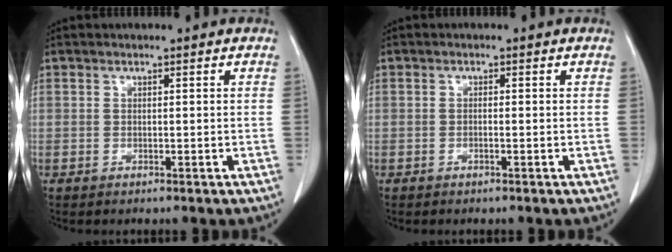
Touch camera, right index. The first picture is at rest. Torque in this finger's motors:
{"motor_torque": [-0.06, 0.02, 0.04, -0.01]}